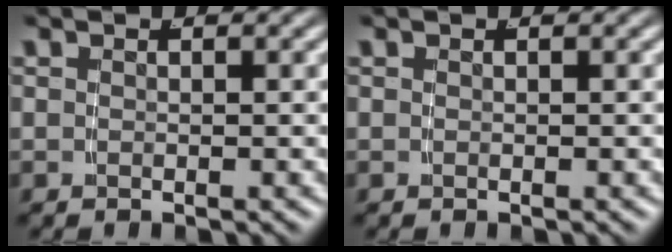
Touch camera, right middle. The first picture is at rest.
{"total": 0.0}